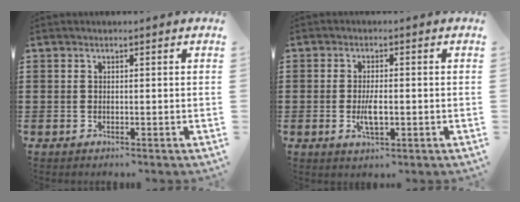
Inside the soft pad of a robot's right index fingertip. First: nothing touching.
{"total": 4.1, "force": [-0.8, 1.4, 3.7], "torque": [-0.073, -0.001, -0.015]}